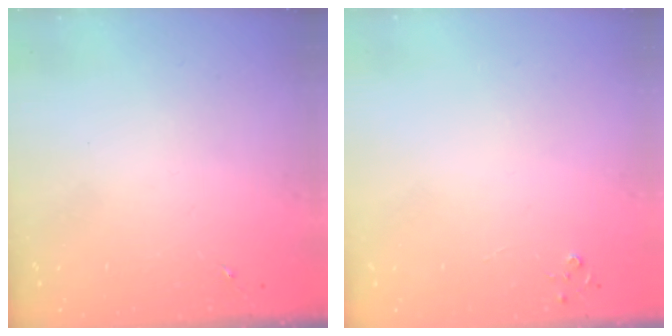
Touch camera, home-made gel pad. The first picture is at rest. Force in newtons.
{"total": 2.8, "press": 2.8, "slide": 0.3}